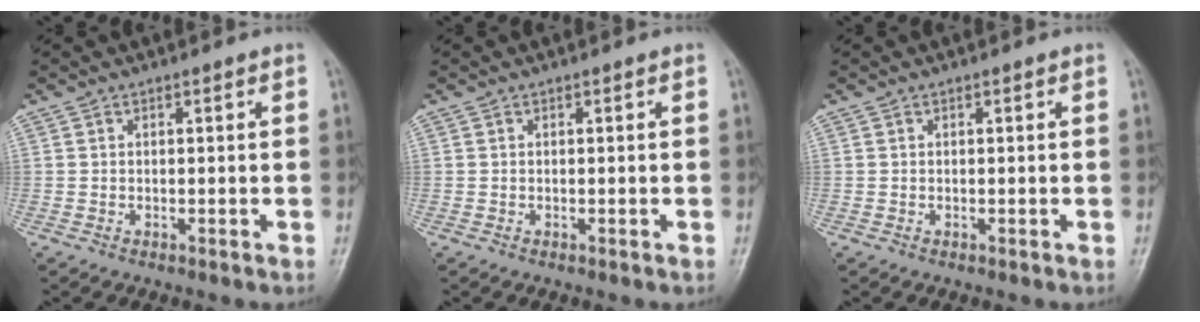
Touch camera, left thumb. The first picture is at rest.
{"total": 0.0}
{"total": 0.0}